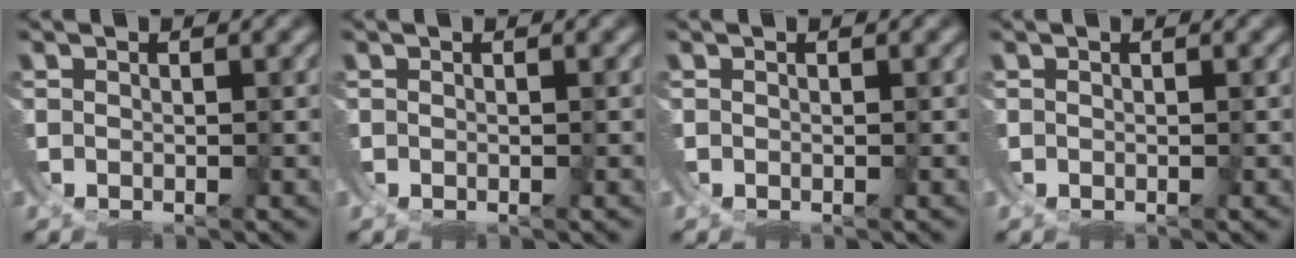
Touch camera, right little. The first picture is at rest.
{"total": 0.0}
{"total": 0.0}
{"total": 0.0}